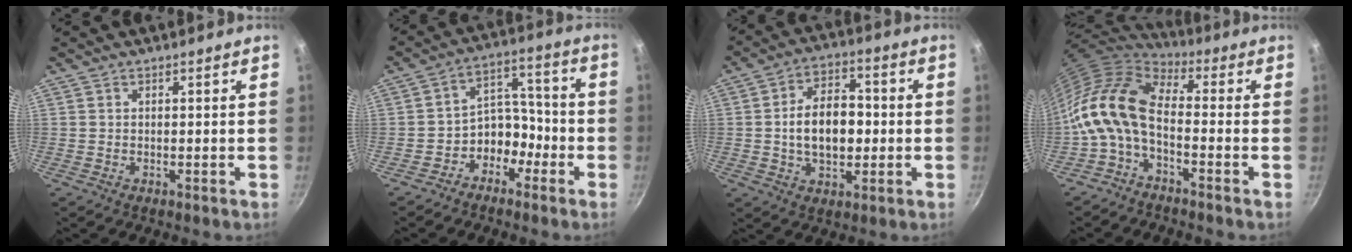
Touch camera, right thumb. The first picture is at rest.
{"total": 8.0, "force": [-4.4, 5.8, 3.2], "torque": [-0.003, 0.069, -0.078]}
{"total": 12.2, "force": [-0.6, 7.8, 9.3], "torque": [-0.126, 0.020, -0.013]}
{"total": 12.7, "force": [-2.3, 6.7, 10.6], "torque": [-0.212, 0.026, -0.057]}